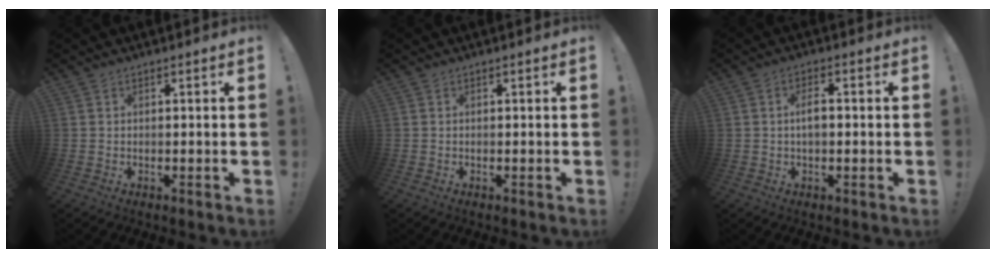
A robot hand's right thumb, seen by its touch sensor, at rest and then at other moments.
{"total": 0.0}
{"total": 3.9, "force": [-0.2, 1.7, 3.5], "torque": [-0.064, 0.010, -0.006]}